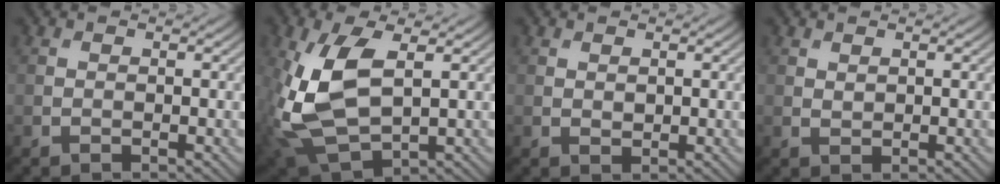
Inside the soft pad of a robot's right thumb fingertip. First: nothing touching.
{"total": 12.3, "force": [0.6, 6.6, 10.3], "torque": [-0.266, -0.008, 0.017]}
{"total": 0.7, "force": [0.4, 0.4, 0.4], "torque": [-0.008, -0.003, 0.010]}
{"total": 0.7, "force": [0.6, 0.3, 0.3], "torque": [-0.009, -0.002, 0.014]}